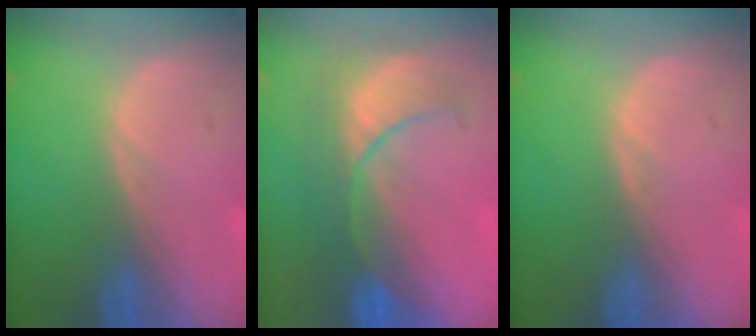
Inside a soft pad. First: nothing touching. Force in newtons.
{"total": 8.4, "press": 8.3, "slide": 1.3}
{"total": 0.5, "press": 0.5, "slide": 0.0}